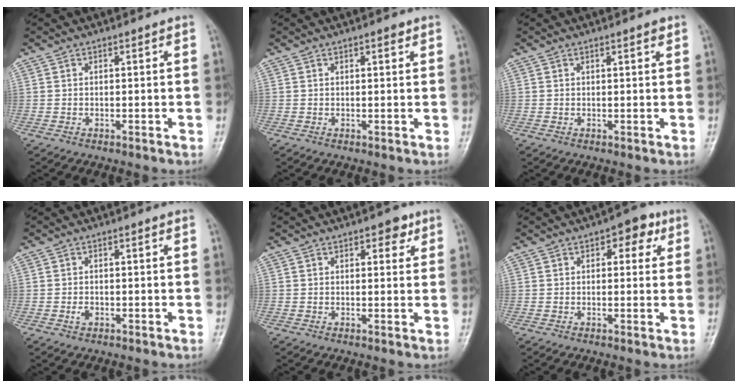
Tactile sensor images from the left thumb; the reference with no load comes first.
{"total": 1.2, "force": [0.8, 0.4, 0.9], "torque": [-0.011, -0.002, 0.010]}
{"total": 0.9, "force": [0.6, 0.1, 0.7], "torque": [-0.009, -0.002, 0.009]}
{"total": 1.3, "force": [-0.4, 0.9, 0.8], "torque": [-0.014, 0.002, -0.008]}
{"total": 3.3, "force": [1.9, 1.7, 2.1], "torque": [-0.012, -0.005, 0.021]}
{"total": 5.2, "force": [2.3, 2.9, 3.6], "torque": [-0.016, 0.000, 0.019]}